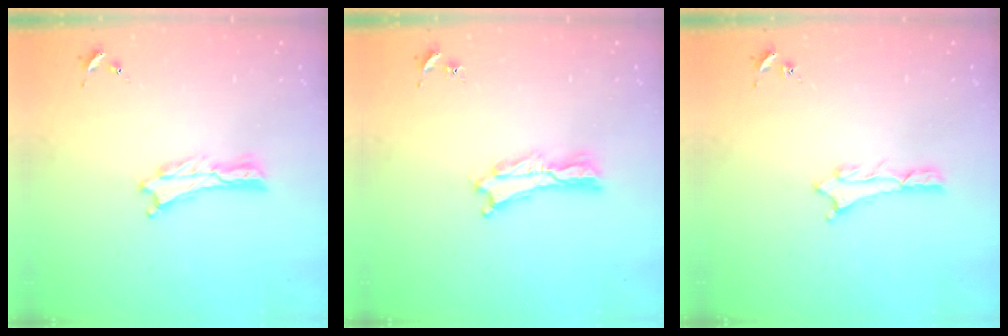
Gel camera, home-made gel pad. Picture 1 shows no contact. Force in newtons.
{"total": 0.7, "press": 0.6, "slide": 0.2}
{"total": 1.1, "press": 1.0, "slide": 0.1}